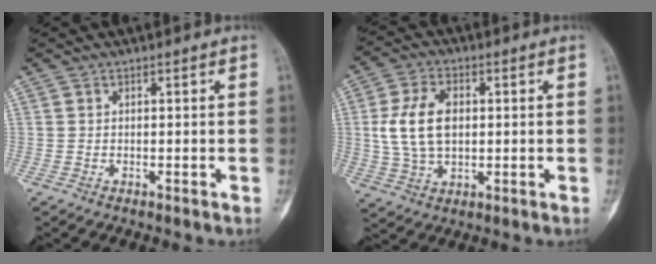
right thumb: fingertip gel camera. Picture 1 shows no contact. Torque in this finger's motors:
{"motor_torque": [1.37, 1.37, 0.84, -0.66, 0.08]}